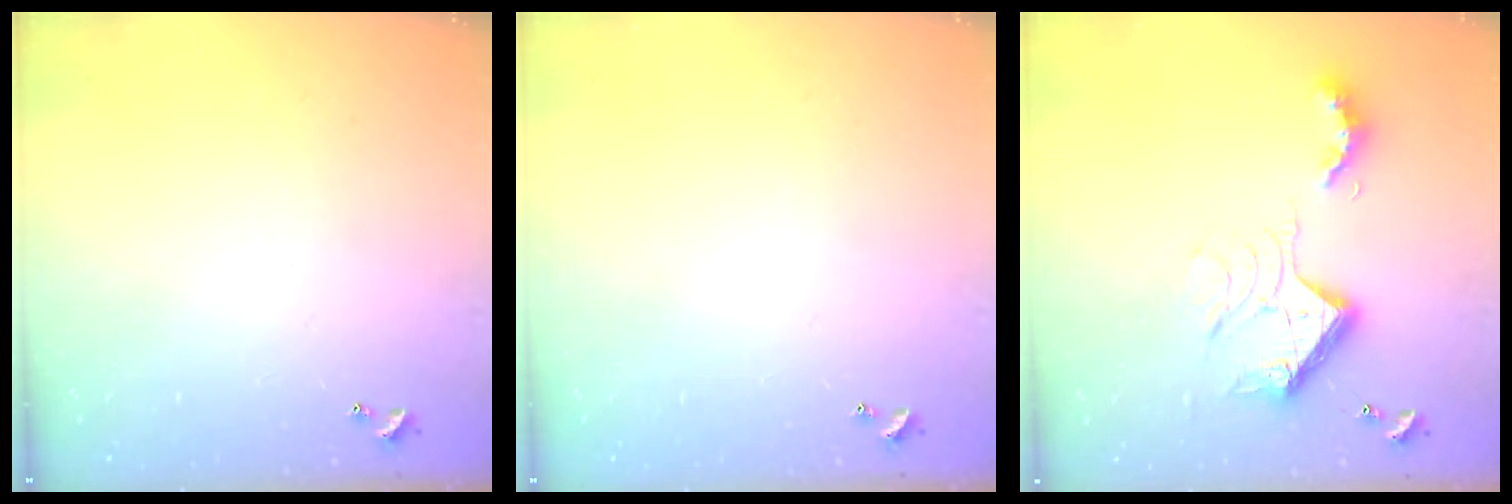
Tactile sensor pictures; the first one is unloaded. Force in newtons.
{"total": 0.0}
{"total": 15.7, "press": 15.7, "slide": 1.2}